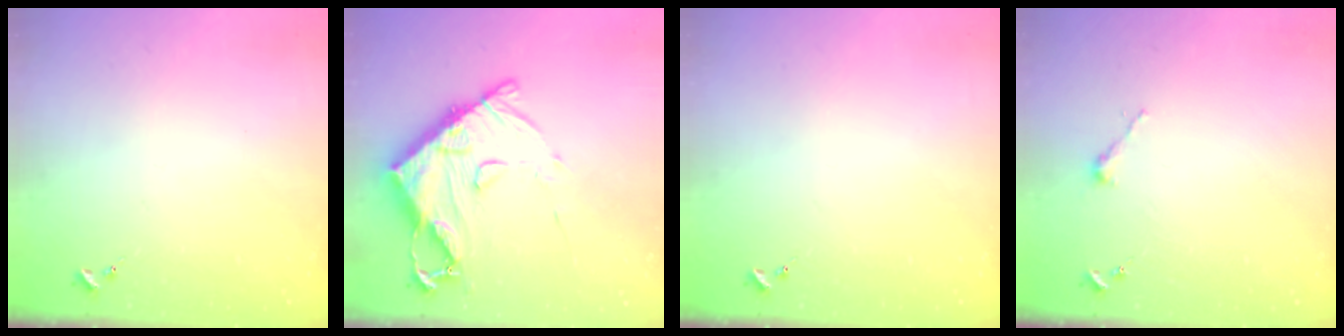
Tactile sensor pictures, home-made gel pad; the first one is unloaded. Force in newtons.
{"total": 15.2, "press": 15.1, "slide": 1.6}
{"total": 0.0}
{"total": 2.5, "press": 2.5, "slide": 0.2}